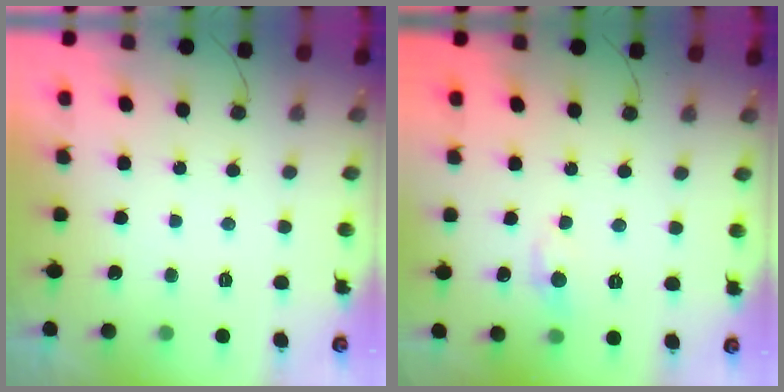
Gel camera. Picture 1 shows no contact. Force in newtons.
{"total": 2.8, "press": 2.8, "slide": 0.4}